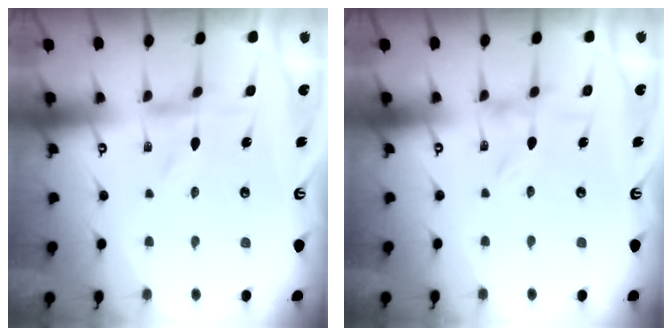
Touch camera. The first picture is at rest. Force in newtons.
{"total": 0.0}